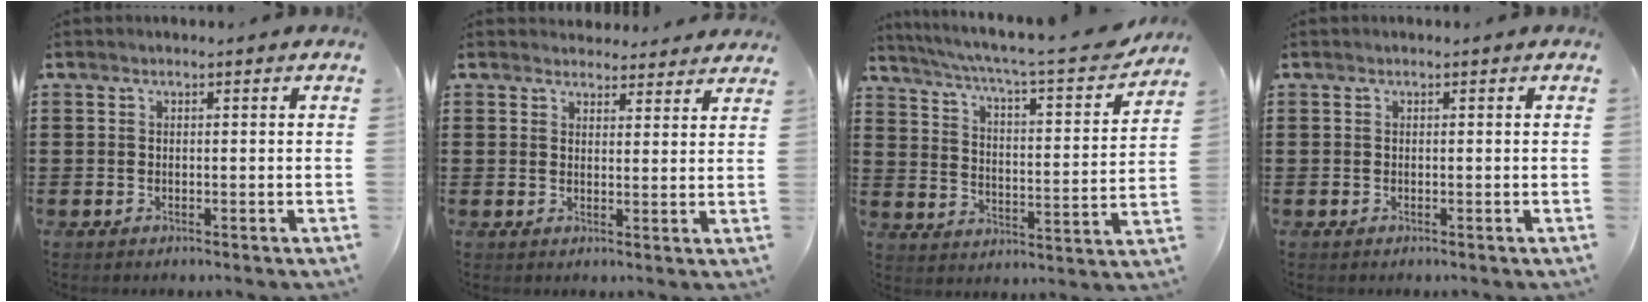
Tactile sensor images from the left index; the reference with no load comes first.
{"total": 3.2, "force": [3.1, 0.9, 0.1], "torque": [-0.003, -0.011, 0.058]}
{"total": 5.9, "force": [4.8, 0.4, 3.4], "torque": [-0.089, -0.037, 0.076]}
{"total": 0.0}